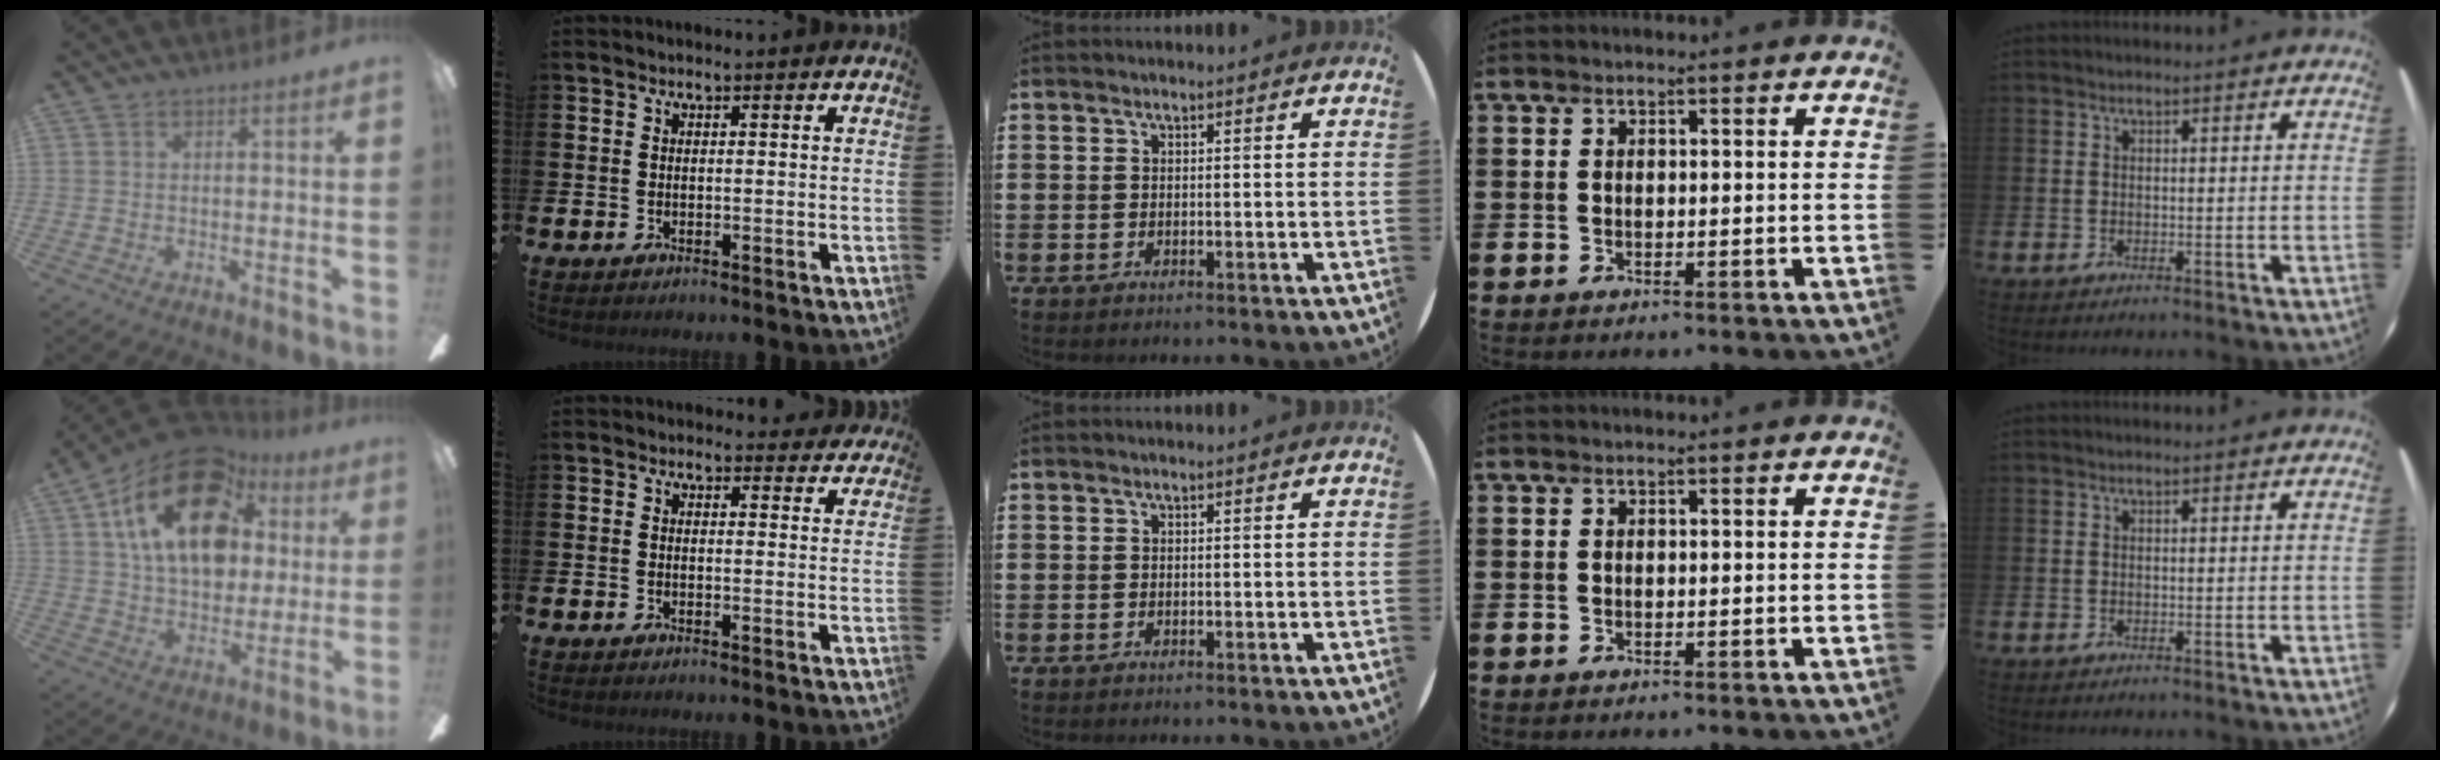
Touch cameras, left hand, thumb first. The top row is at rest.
{"thumb": {"total": 23.1, "force": [9.7, 14.2, 15.4], "torque": [-0.264, -0.027, 0.166]}, "index": {"total": 1.8, "force": [1.6, 0.8, 0.1], "torque": [0.011, -0.006, 0.024]}}